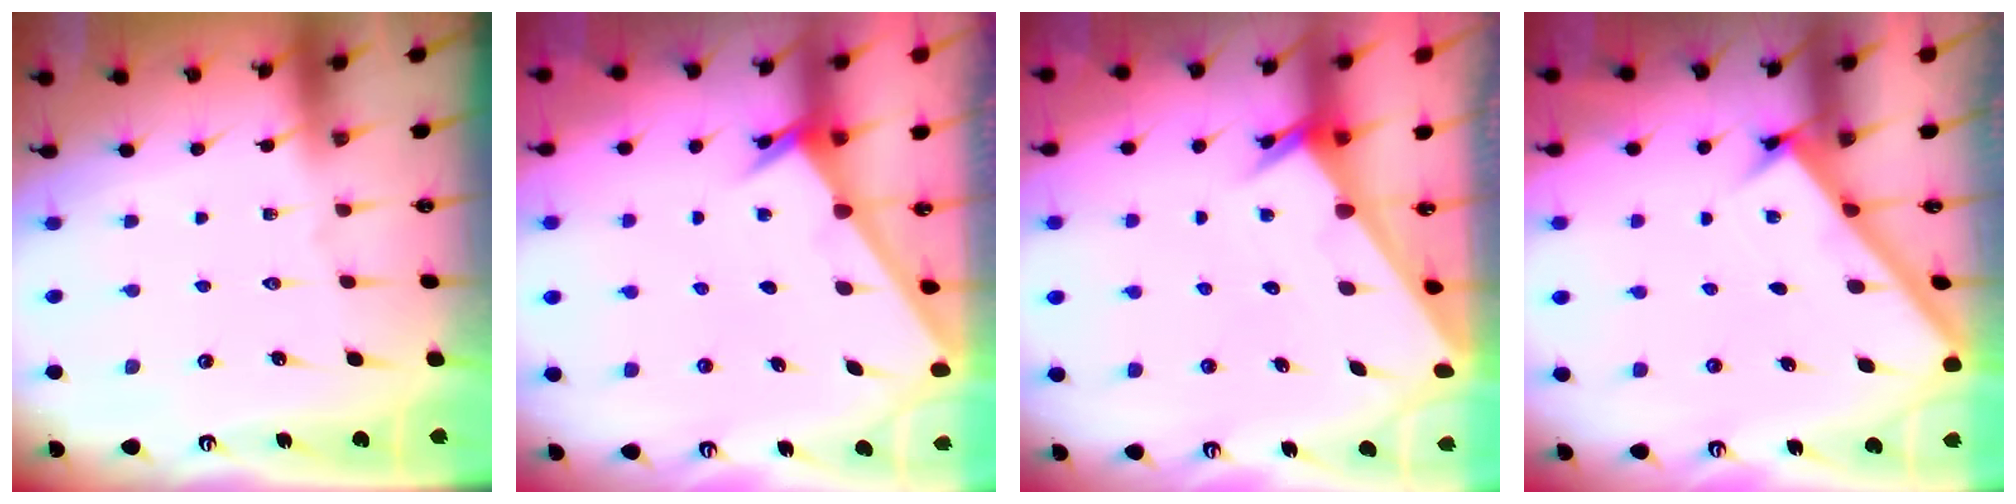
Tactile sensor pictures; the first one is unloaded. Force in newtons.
{"total": 2.4, "press": 2.4, "slide": 0.2}
{"total": 2.2, "press": 2.2, "slide": 0.1}
{"total": 2.8, "press": 2.7, "slide": 0.3}